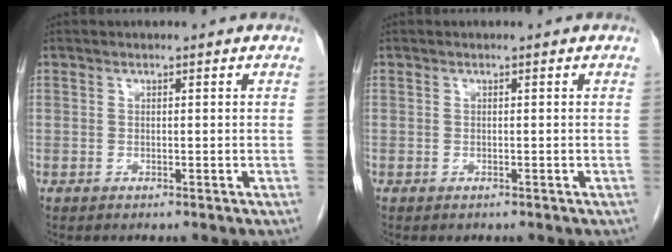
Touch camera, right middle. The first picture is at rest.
{"total": 0.0}